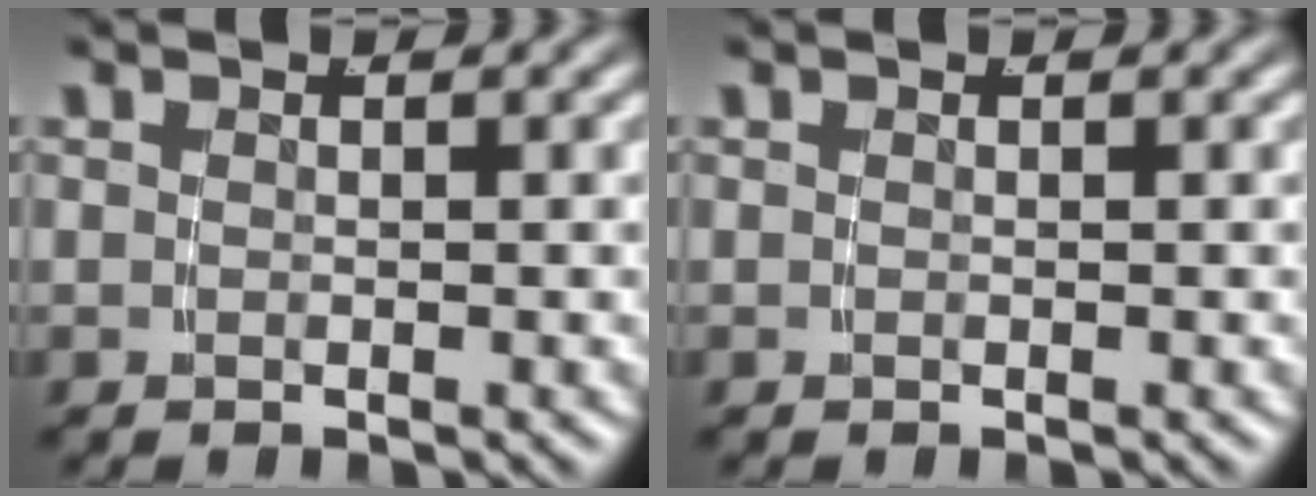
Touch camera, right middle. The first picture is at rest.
{"total": 0.0}